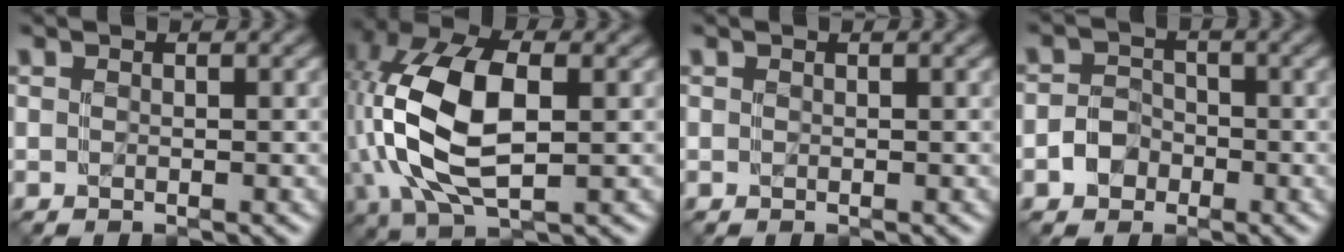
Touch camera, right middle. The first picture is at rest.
{"total": 11.4, "force": [0.0, 6.1, 9.6], "torque": [-0.232, 0.001, 0.009]}
{"total": 0.0}
{"total": 1.7, "force": [-1.1, 1.3, 0.1], "torque": [-0.007, 0.005, -0.018]}